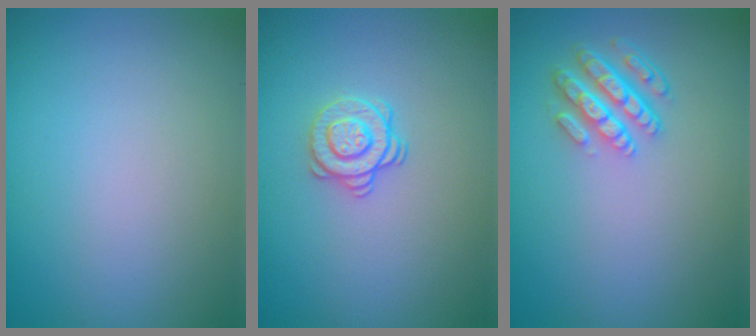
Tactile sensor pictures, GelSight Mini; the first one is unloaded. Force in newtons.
{"total": 2.1, "press": 1.7, "slide": 1.2}
{"total": 4.2, "press": 3.2, "slide": 2.8}